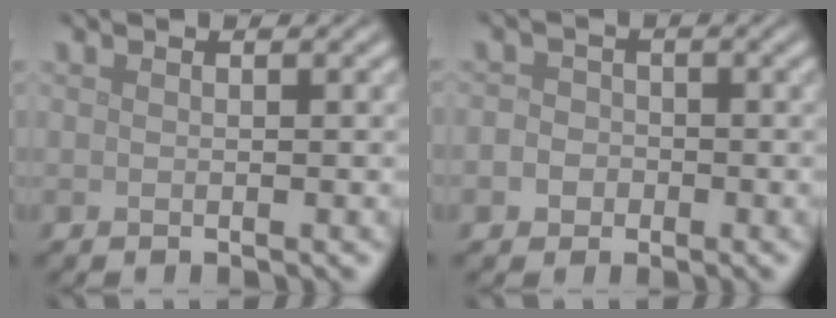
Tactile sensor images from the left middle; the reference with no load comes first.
{"total": 3.2, "force": [-1.1, 2.8, 1.0], "torque": [0.002, 0.006, -0.038]}